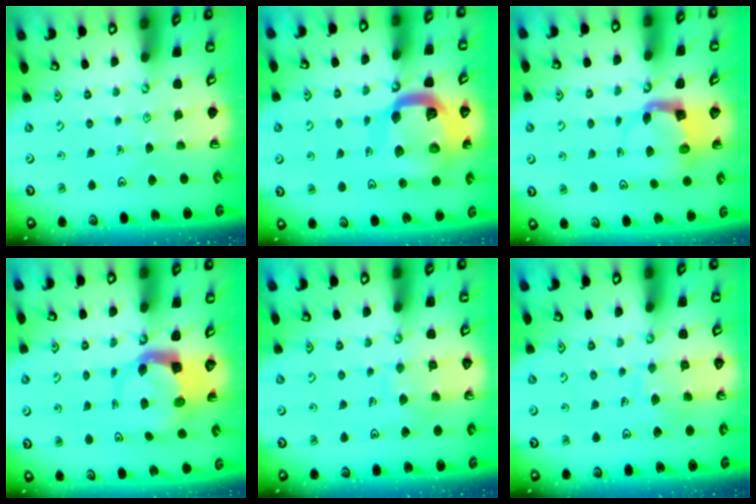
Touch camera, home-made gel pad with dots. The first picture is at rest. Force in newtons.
{"total": 16.5, "press": 16.3, "slide": 2.1}
{"total": 3.9, "press": 3.8, "slide": 0.6}
{"total": 3.9, "press": 3.9, "slide": 0.6}
{"total": 6.9, "press": 6.9, "slide": 0.7}
{"total": 6.9, "press": 6.9, "slide": 0.7}